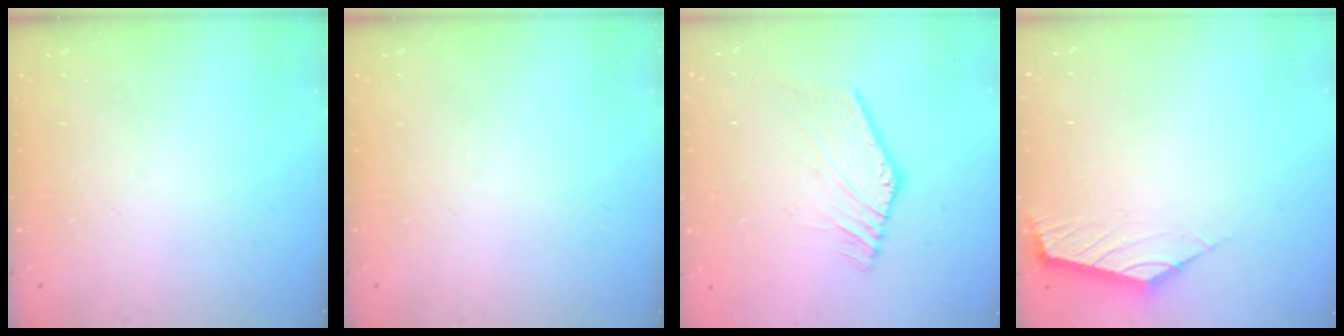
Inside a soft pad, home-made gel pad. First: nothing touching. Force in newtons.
{"total": 0.0}
{"total": 1.1, "press": 1.1, "slide": 0.1}
{"total": 2.2, "press": 2.2, "slide": 0.5}